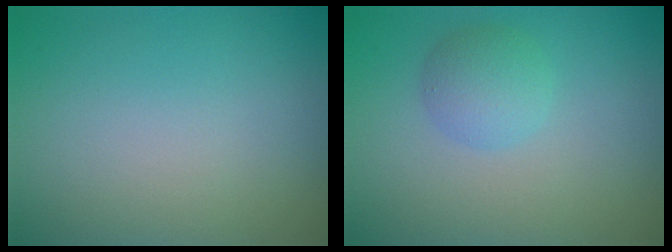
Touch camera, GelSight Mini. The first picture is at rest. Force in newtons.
{"total": 2.4, "press": 2.4, "slide": 0.0}